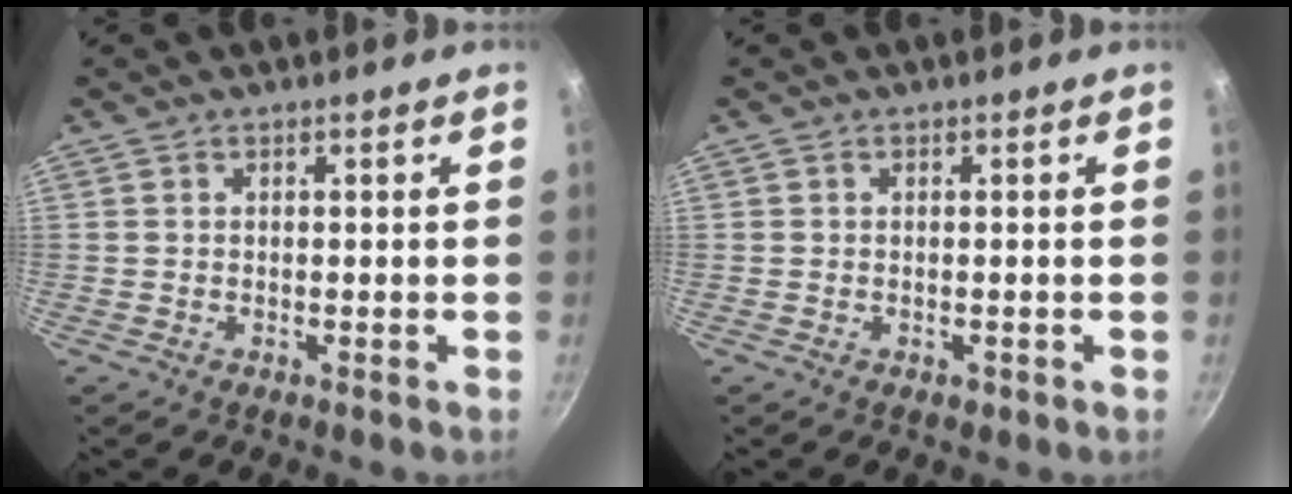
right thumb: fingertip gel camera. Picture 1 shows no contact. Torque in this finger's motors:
{"motor_torque": [0.69, 0.24, 0.36, 0.08, 0.06]}